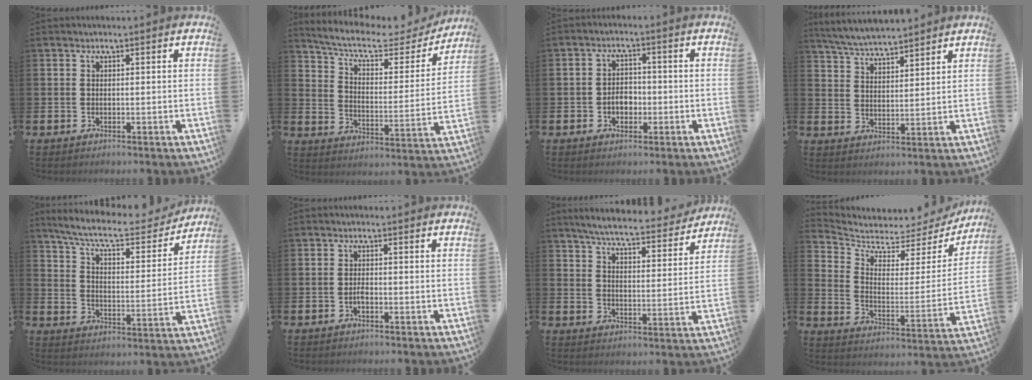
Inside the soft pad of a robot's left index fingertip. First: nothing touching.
{"total": 8.3, "force": [7.1, 2.5, 3.5], "torque": [-0.088, -0.049, 0.115]}
{"total": 3.0, "force": [-0.9, 2.3, 1.8], "torque": [-0.025, 0.000, -0.022]}
{"total": 5.7, "force": [5.6, 0.5, 0.9], "torque": [-0.040, -0.028, 0.102]}
{"total": 8.7, "force": [7.8, 1.7, 3.6], "torque": [-0.098, -0.049, 0.130]}
{"total": 1.1, "force": [-0.5, 0.4, 0.9], "torque": [-0.014, -0.001, -0.012]}
{"total": 6.6, "force": [6.2, 0.6, 2.1], "torque": [-0.059, -0.038, 0.105]}
{"total": 4.8, "force": [4.1, 2.2, 1.1], "torque": [-0.053, -0.039, 0.062]}